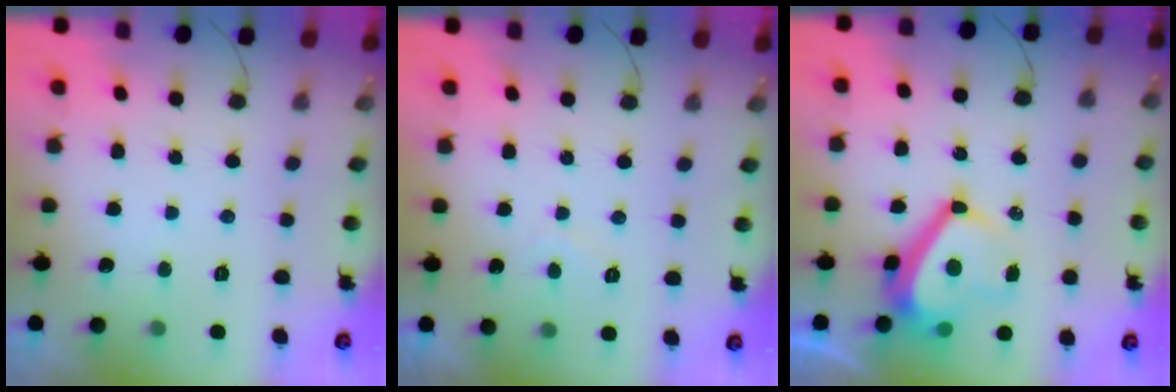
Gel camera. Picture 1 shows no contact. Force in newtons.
{"total": 1.3, "press": 1.1, "slide": 0.5}
{"total": 10.8, "press": 10.7, "slide": 1.5}